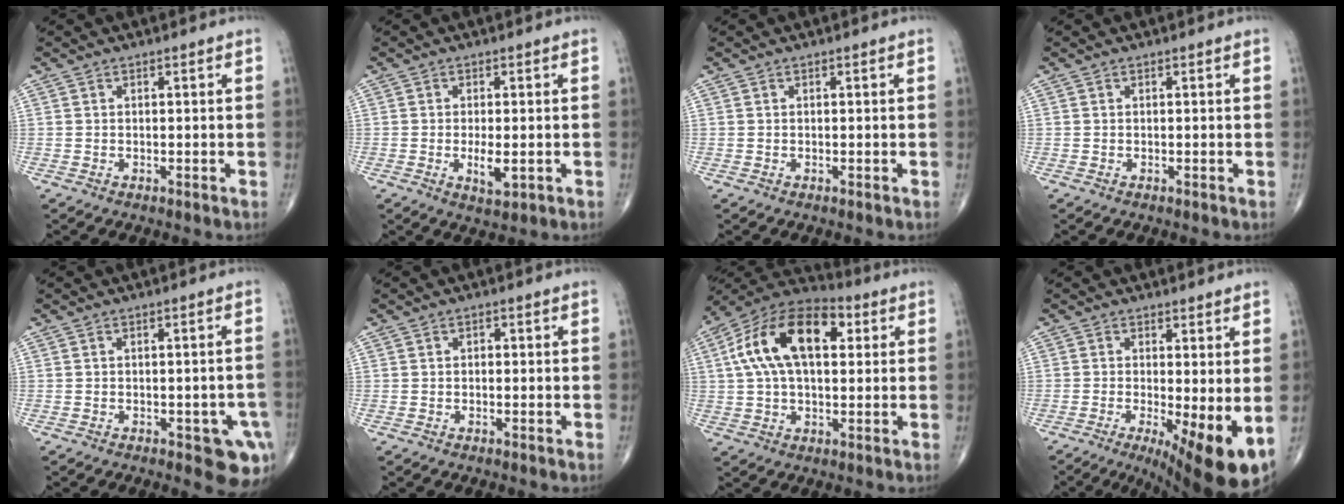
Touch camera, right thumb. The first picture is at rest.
{"total": 4.0, "force": [-0.8, 1.5, 3.6], "torque": [-0.061, -0.008, -0.012]}
{"total": 0.0}
{"total": 0.0}
{"total": 7.7, "force": [-3.2, 3.1, 6.3], "torque": [-0.047, 0.005, -0.036]}
{"total": 0.8, "force": [0.1, 0.6, 0.6], "torque": [-0.006, 0.002, -0.001]}
{"total": 18.2, "force": [4.4, 10.1, 14.6], "torque": [-0.252, 0.028, 0.065]}
{"total": 11.5, "force": [-2.7, 3.2, 10.7], "torque": [-0.160, -0.020, -0.032]}